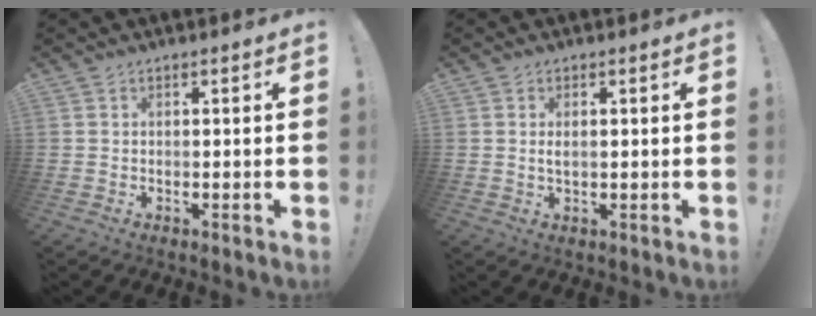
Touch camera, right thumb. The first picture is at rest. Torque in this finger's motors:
{"motor_torque": [-0.20, -0.08, 0.10, 0.37, 0.07]}